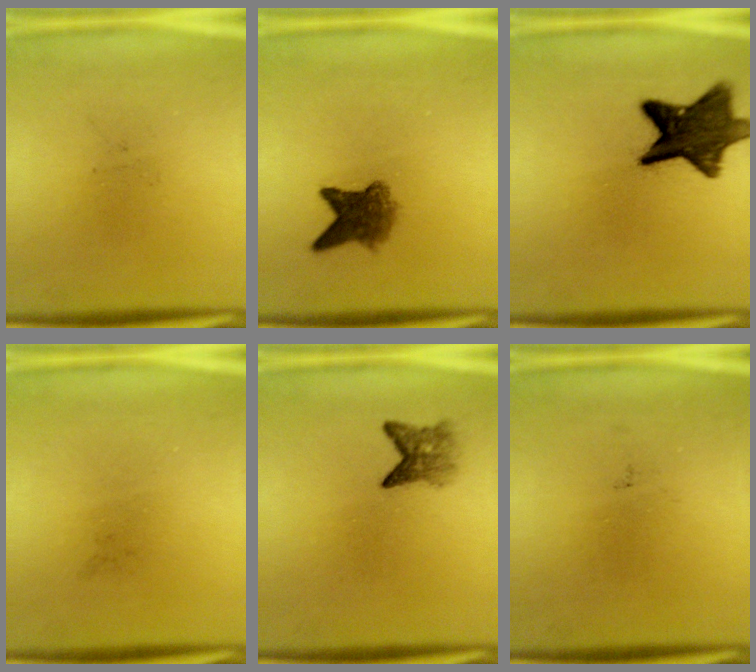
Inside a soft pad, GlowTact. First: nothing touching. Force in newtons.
{"total": 5.2}
{"total": 11.8}
{"total": 0.0}
{"total": 3.0}
{"total": 0.0}